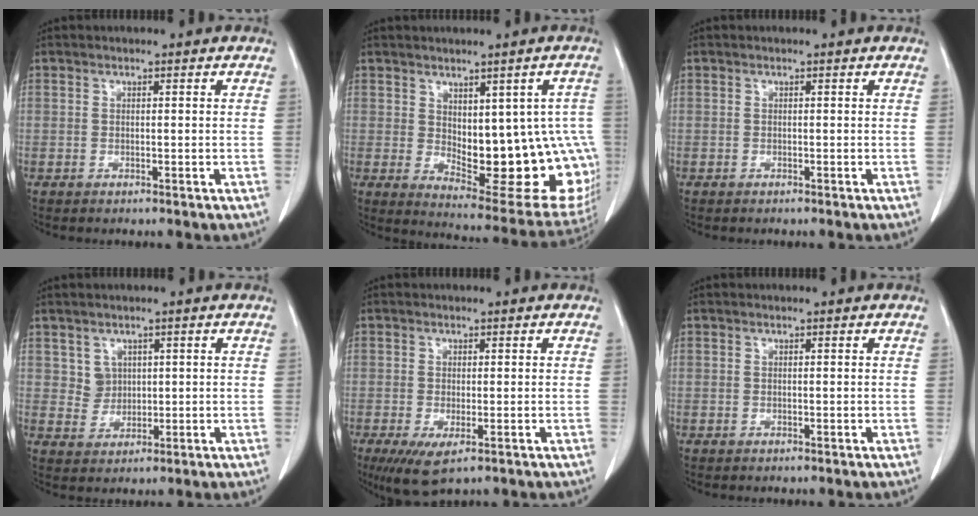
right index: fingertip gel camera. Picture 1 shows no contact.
{"total": 17.8, "force": [-1.5, 7.4, 16.1], "torque": [-0.144, 0.003, 0.007]}
{"total": 0.0}
{"total": 2.9, "force": [1.1, 2.7, 0.4], "torque": [-0.006, 0.002, 0.022]}
{"total": 5.1, "force": [-2.6, 1.6, 4.1], "torque": [-0.070, -0.016, -0.035]}
{"total": 0.0}